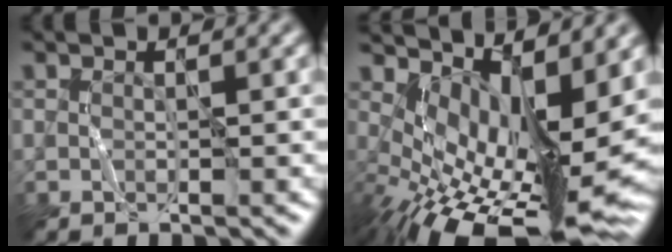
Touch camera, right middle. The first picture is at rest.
{"total": 12.0, "force": [-0.6, 5.6, 10.6], "torque": [-0.178, -0.018, 0.014]}